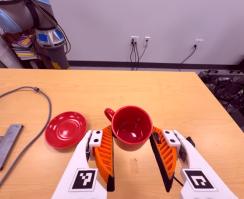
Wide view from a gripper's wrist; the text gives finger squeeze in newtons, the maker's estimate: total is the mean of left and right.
{"total": 6.4, "left": 6.6, "right": 6.2}